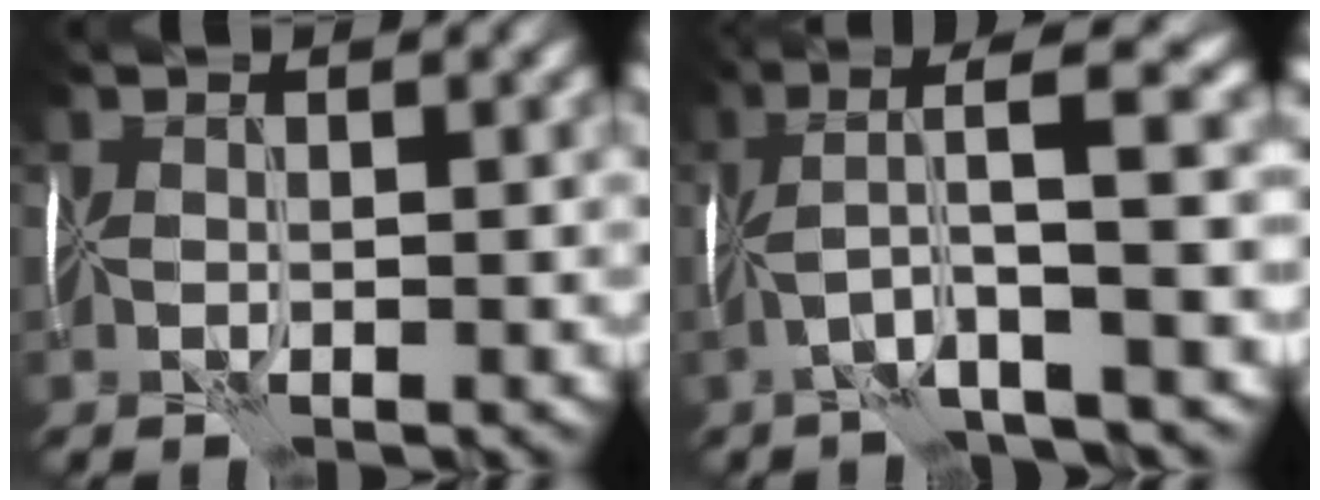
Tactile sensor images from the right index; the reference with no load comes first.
{"total": 6.7, "force": [0.2, 1.1, 6.6], "torque": [-0.117, 0.028, -0.012]}